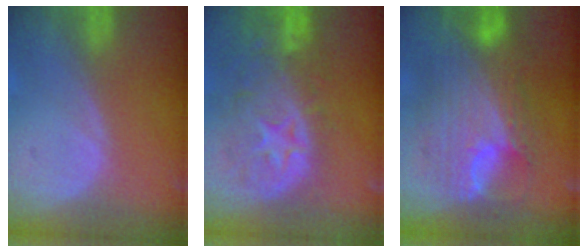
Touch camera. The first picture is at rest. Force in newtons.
{"total": 11.1, "press": 9.8, "slide": 5.2}
{"total": 11.9, "press": 11.9, "slide": 1.1}